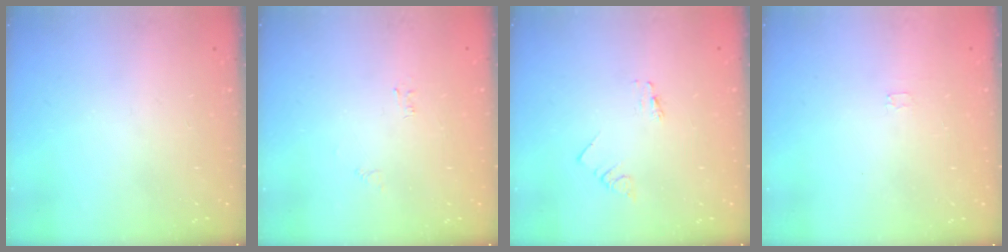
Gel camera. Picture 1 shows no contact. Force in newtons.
{"total": 2.5, "press": 2.5, "slide": 0.3}
{"total": 0.0}
{"total": 2.4, "press": 2.4, "slide": 0.4}